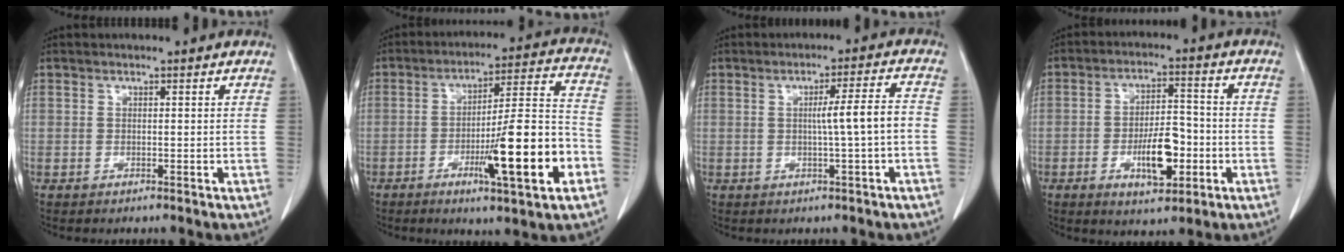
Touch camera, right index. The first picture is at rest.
{"total": 16.2, "force": [-6.0, 0.9, 15.0], "torque": [-0.236, -0.003, -0.089]}
{"total": 5.4, "force": [-0.7, -0.6, 5.3], "torque": [-0.081, 0.009, -0.011]}
{"total": 8.8, "force": [-2.9, 3.3, 7.7], "torque": [-0.135, 0.006, -0.043]}